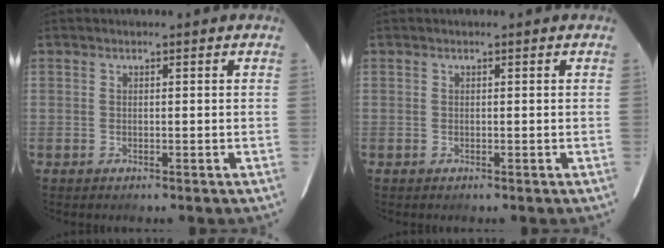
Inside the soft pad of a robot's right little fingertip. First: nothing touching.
{"total": 0.0}